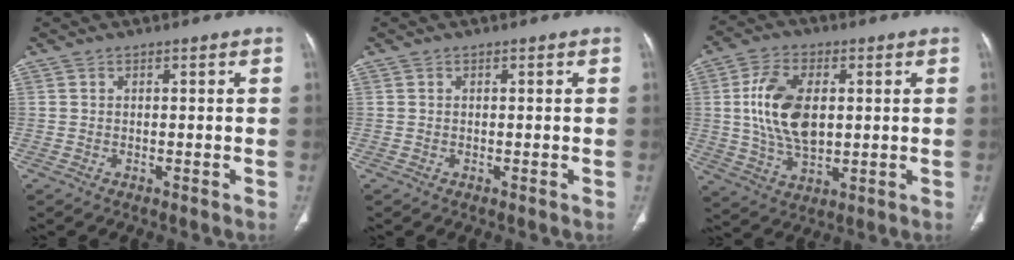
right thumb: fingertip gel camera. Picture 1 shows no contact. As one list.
[{"total": 0.0}, {"total": 13.6, "force": [1.8, 8.1, 10.8], "torque": [-0.196, -0.004, 0.037]}]